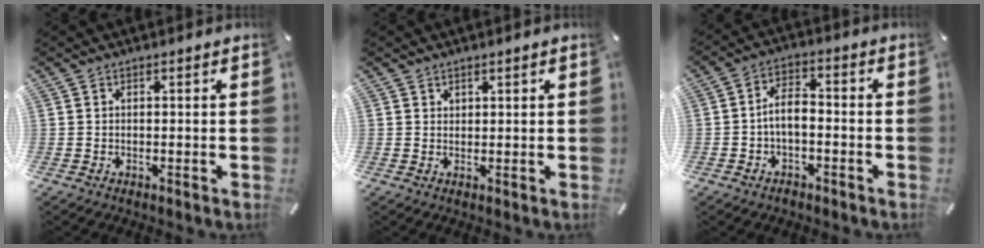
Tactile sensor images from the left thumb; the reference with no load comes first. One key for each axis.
{"total": 1.2, "fx": 1.0, "fy": 0.7, "fz": 0.0, "tx": 0.008, "ty": -0.005, "tz": 0.018}
{"total": 6.4, "fx": -1.8, "fy": 3.7, "fz": 4.9, "tx": -0.096, "ty": 0.015, "tz": -0.035}